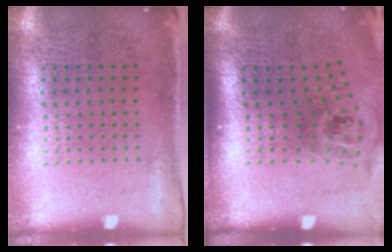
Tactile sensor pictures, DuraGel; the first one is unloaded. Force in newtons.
{"total": 1.7, "press": 1.3, "slide": 1.1}